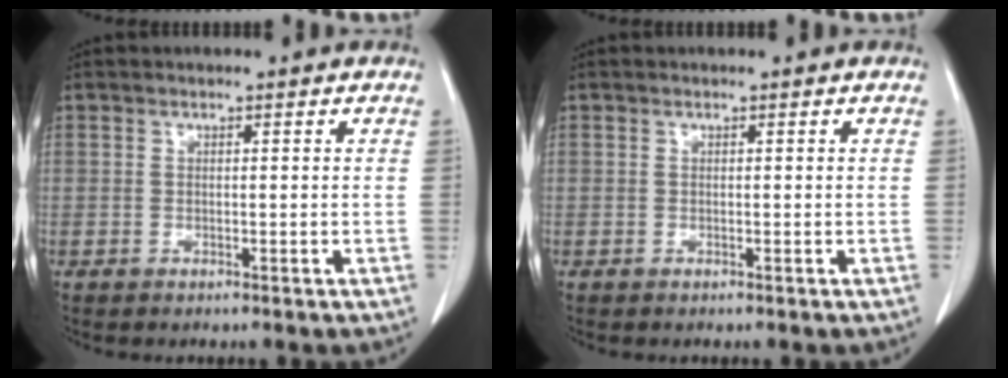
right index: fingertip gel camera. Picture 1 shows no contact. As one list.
[{"total": 0.0}]